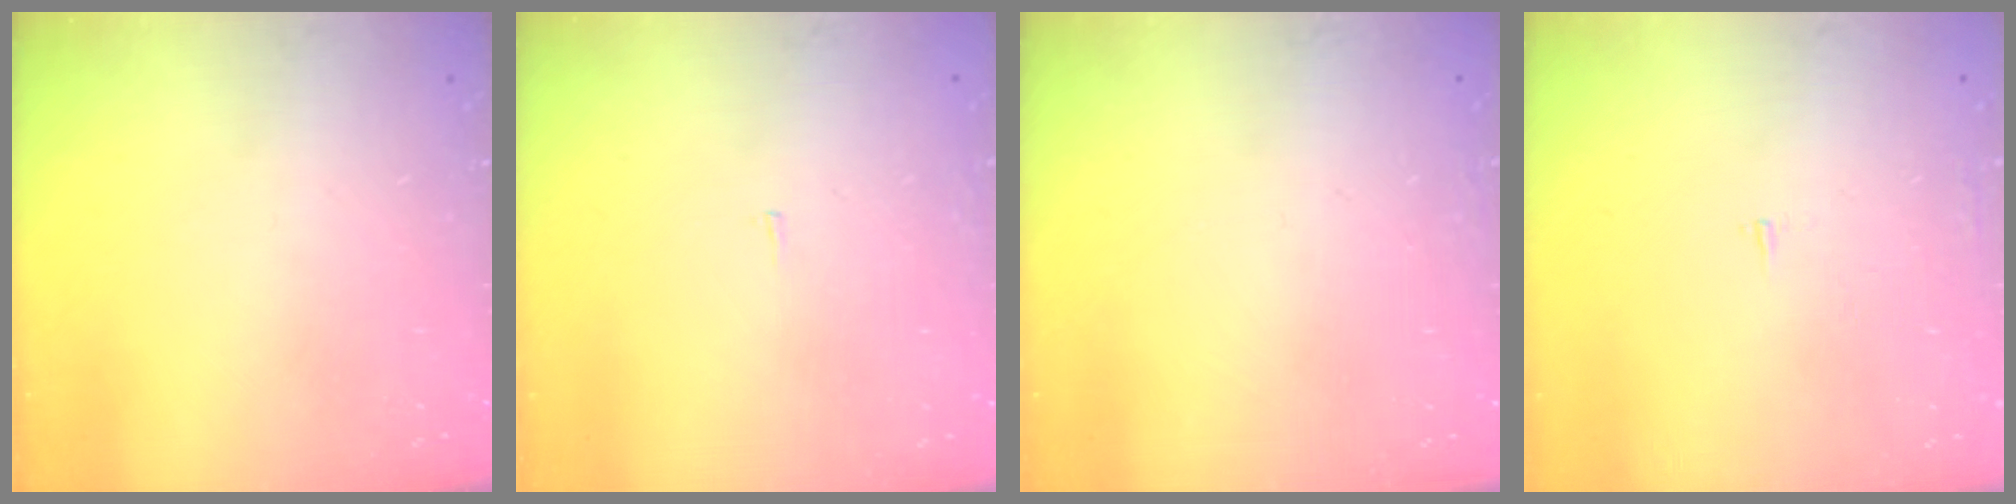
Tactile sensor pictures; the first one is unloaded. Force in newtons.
{"total": 2.2, "press": 2.2, "slide": 0.1}
{"total": 1.6, "press": 1.6, "slide": 0.1}
{"total": 2.1, "press": 2.1, "slide": 0.2}